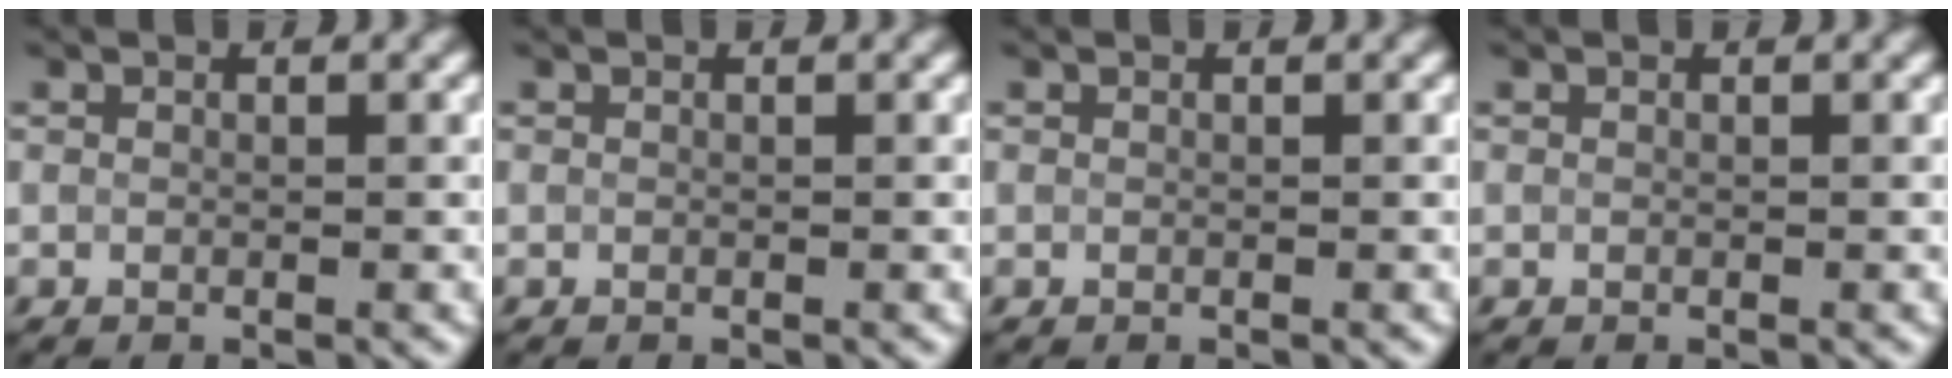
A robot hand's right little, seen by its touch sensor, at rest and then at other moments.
{"total": 0.0}
{"total": 0.0}
{"total": 0.0}